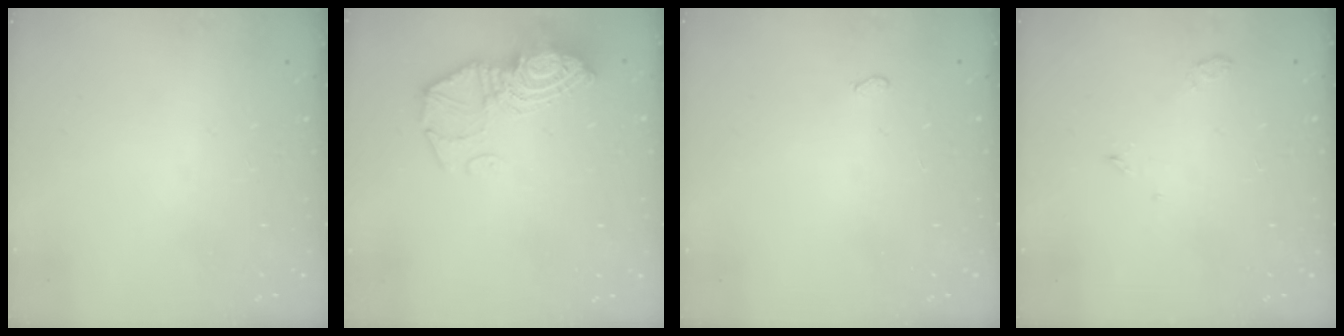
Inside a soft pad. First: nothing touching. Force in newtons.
{"total": 12.5, "press": 12.4, "slide": 1.2}
{"total": 5.9, "press": 2.8, "slide": 5.2}
{"total": 3.0, "press": 2.9, "slide": 0.6}